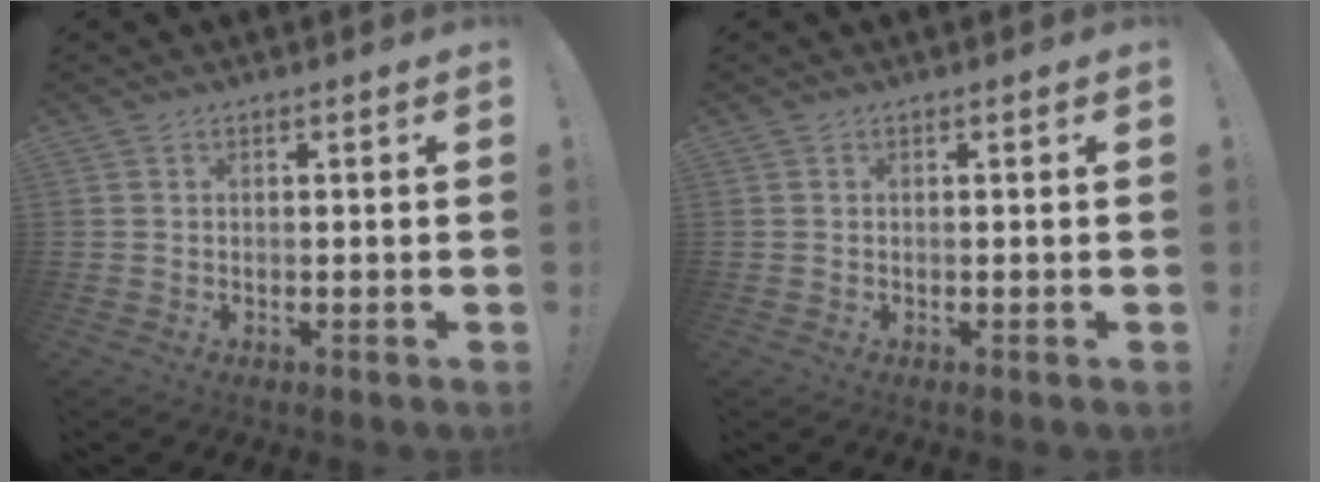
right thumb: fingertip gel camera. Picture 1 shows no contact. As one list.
[{"total": 0.0}]